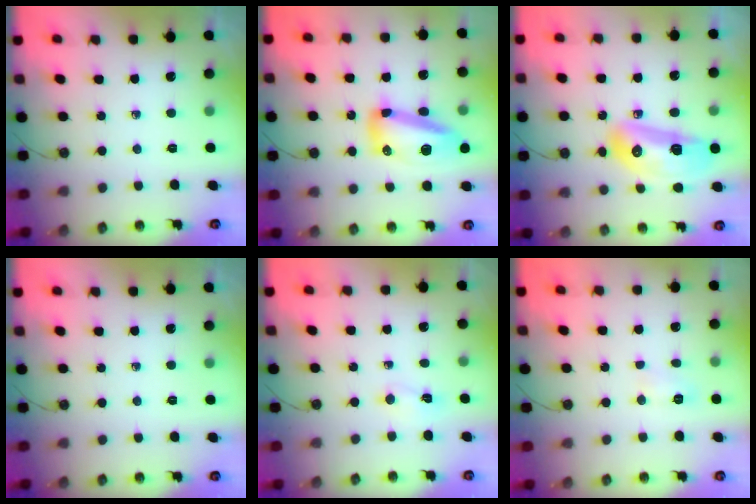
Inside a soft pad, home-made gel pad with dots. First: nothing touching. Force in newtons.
{"total": 13.9, "press": 13.9, "slide": 1.1}
{"total": 15.1, "press": 14.9, "slide": 2.5}
{"total": 0.0}
{"total": 2.7, "press": 2.7, "slide": 0.5}
{"total": 6.2, "press": 6.1, "slide": 0.8}